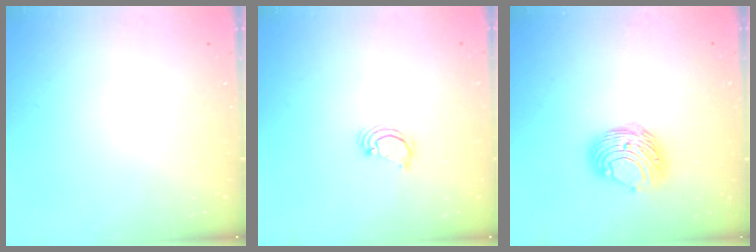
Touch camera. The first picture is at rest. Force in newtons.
{"total": 2.2, "press": 2.2, "slide": 0.2}
{"total": 9.7, "press": 9.7, "slide": 1.0}